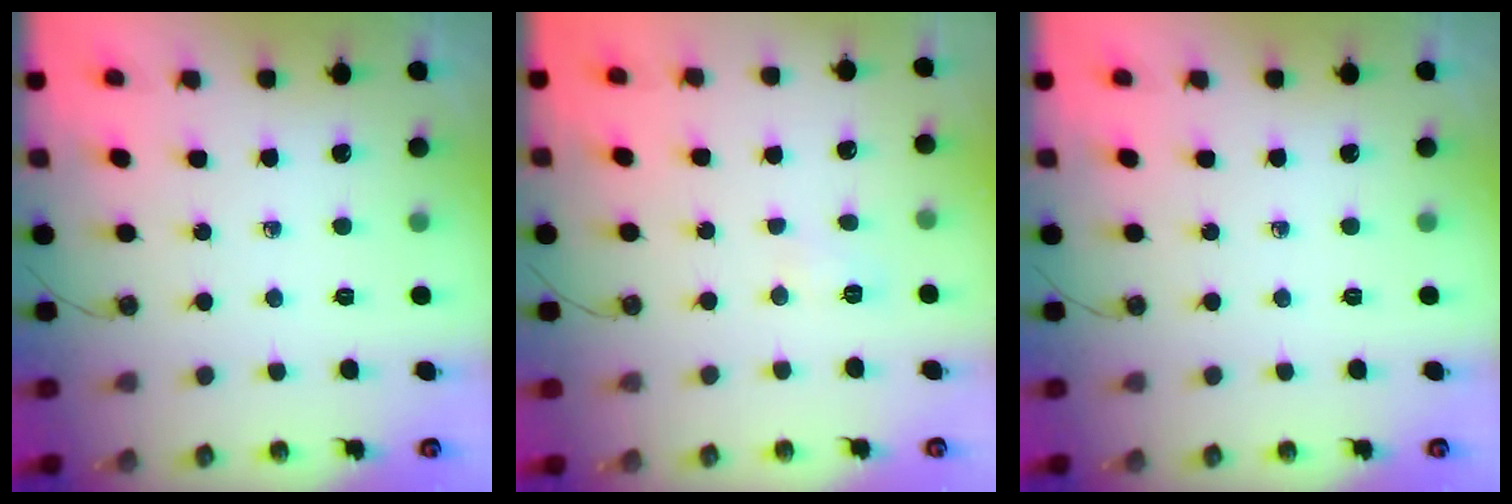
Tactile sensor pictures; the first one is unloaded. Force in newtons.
{"total": 3.0, "press": 2.9, "slide": 0.7}
{"total": 0.0}